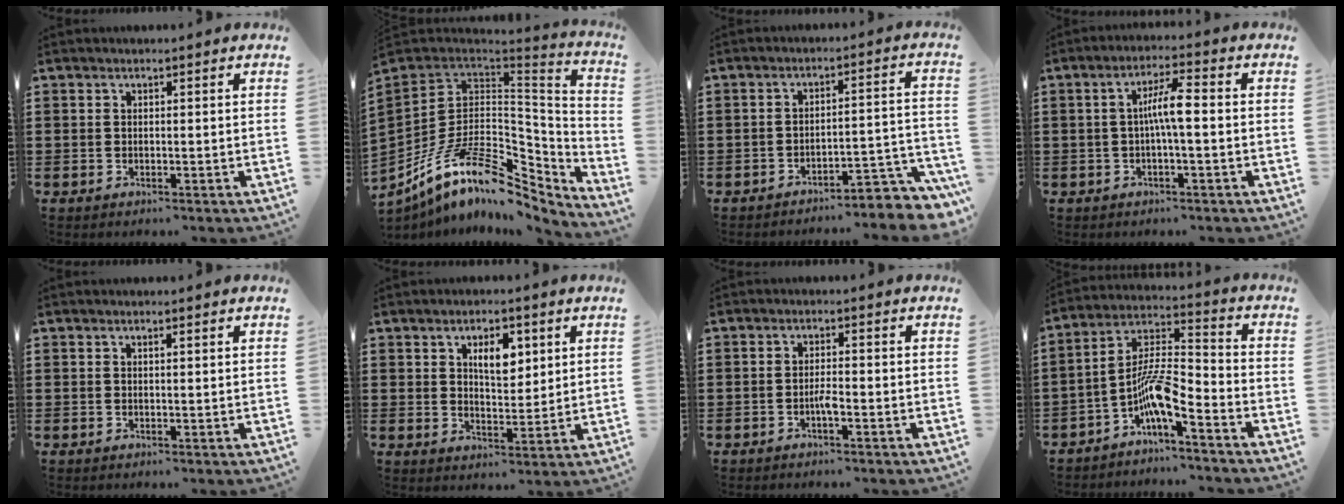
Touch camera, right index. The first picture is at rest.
{"total": 14.9, "force": [-7.1, 7.5, 10.7], "torque": [-0.231, 0.009, -0.129]}
{"total": 4.5, "force": [-4.2, 0.4, 1.7], "torque": [-0.032, -0.007, -0.086]}
{"total": 5.1, "force": [-0.3, 0.7, 5.0], "torque": [-0.093, 0.008, -0.010]}
{"total": 0.6, "force": [0.3, 0.0, 0.5], "torque": [-0.010, 0.000, 0.006]}
{"total": 5.3, "force": [2.3, 2.6, 4.0], "torque": [-0.064, 0.002, 0.033]}
{"total": 1.8, "force": [-0.8, 0.3, 1.6], "torque": [-0.030, 0.001, -0.013]}
{"total": 7.9, "force": [-5.1, 1.7, 5.9], "torque": [-0.121, -0.003, -0.099]}